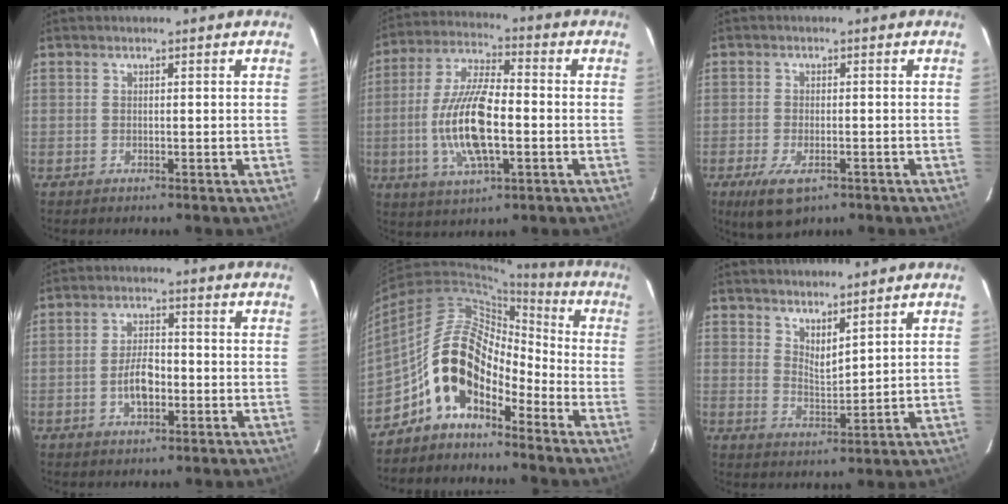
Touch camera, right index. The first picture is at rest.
{"total": 14.9, "force": [-2.9, 5.2, 13.7], "torque": [-0.281, -0.003, -0.054]}
{"total": 6.7, "force": [-3.7, 3.0, 4.6], "torque": [-0.107, -0.021, -0.063]}
{"total": 5.8, "force": [-1.8, 2.9, 4.7], "torque": [-0.091, 0.006, -0.028]}
{"total": 12.7, "force": [-7.6, 6.6, 7.7], "torque": [-0.136, 0.029, -0.151]}
{"total": 4.7, "force": [4.0, 1.0, 2.3], "torque": [-0.036, -0.008, 0.068]}